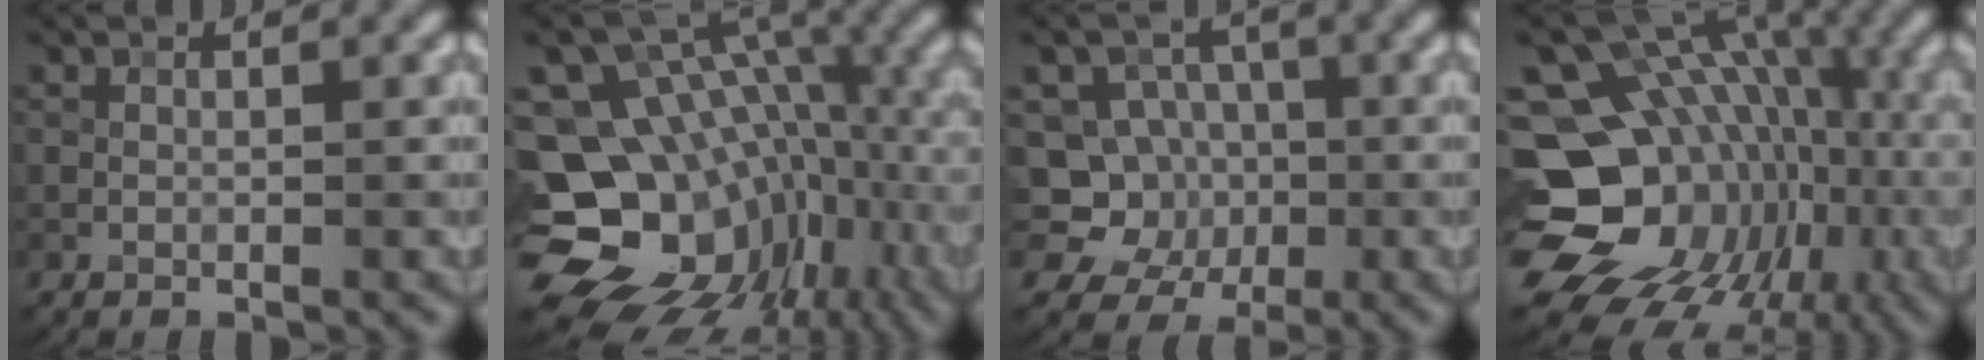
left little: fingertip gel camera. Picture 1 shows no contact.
{"total": 17.6, "force": [-5.2, 13.6, 10.0], "torque": [-0.179, 0.003, -0.054]}
{"total": 7.2, "force": [-1.1, 6.8, 2.1], "torque": [-0.025, 0.019, -0.050]}
{"total": 19.8, "force": [-3.9, 15.8, 11.3], "torque": [-0.172, -0.007, -0.053]}